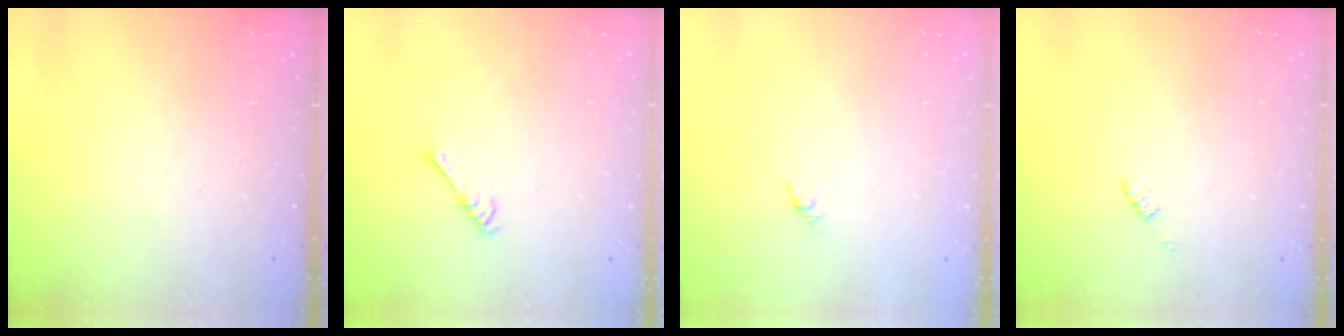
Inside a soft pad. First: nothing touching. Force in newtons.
{"total": 2.6, "press": 2.6, "slide": 0.5}
{"total": 2.7, "press": 2.6, "slide": 0.7}
{"total": 1.2, "press": 1.2, "slide": 0.2}